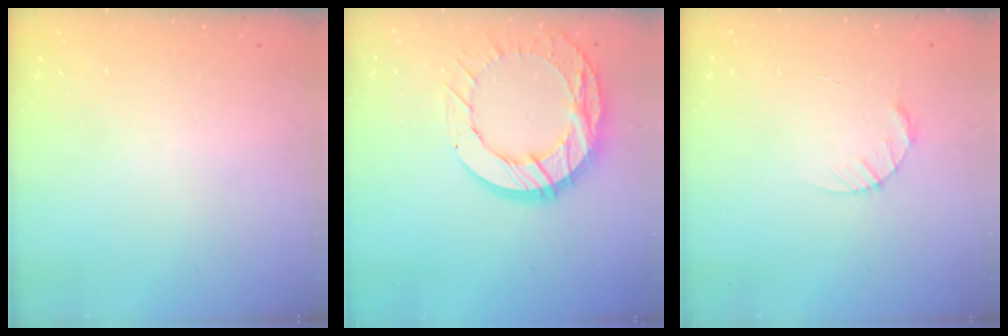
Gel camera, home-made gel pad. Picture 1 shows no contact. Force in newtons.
{"total": 18.3, "press": 18.3, "slide": 1.6}
{"total": 3.7, "press": 3.6, "slide": 0.4}